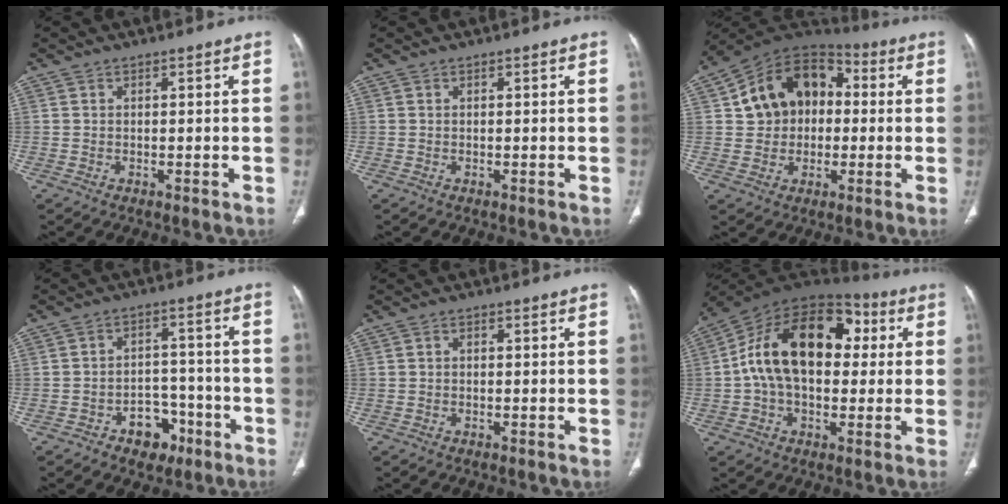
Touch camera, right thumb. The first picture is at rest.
{"total": 0.0}
{"total": 15.8, "force": [1.9, 12.1, 10.0], "torque": [-0.125, 0.037, 0.024]}
{"total": 7.5, "force": [-4.1, 5.3, 3.2], "torque": [-0.012, 0.045, -0.057]}
{"total": 0.6, "force": [0.0, 0.5, 0.4], "torque": [-0.003, 0.002, -0.003]}
{"total": 21.4, "force": [2.9, 13.4, 16.4], "torque": [-0.259, 0.039, 0.035]}